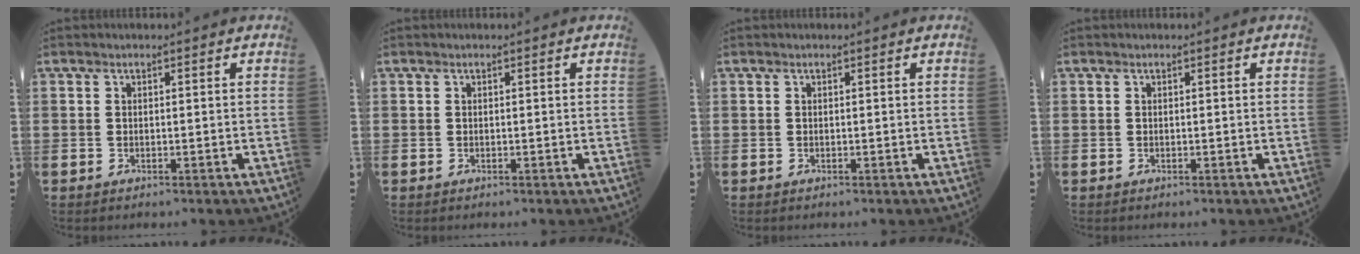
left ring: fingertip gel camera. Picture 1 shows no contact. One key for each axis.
{"total": 0.0}
{"total": 0.0}
{"total": 0.0}